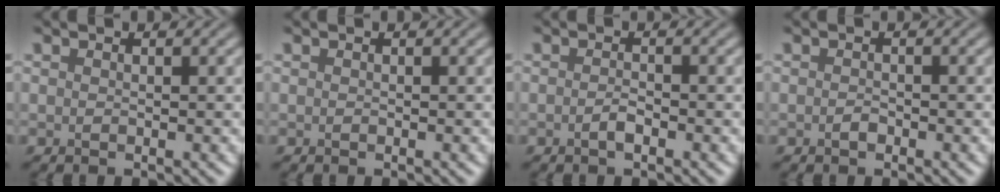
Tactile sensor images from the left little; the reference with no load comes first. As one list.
[{"total": 0.0}, {"total": 1.0, "force": [-0.5, 0.3, 0.8], "torque": [-0.018, 0.001, -0.010]}, {"total": 0.7, "force": [-0.4, 0.4, 0.5], "torque": [-0.009, 0.000, -0.007]}]